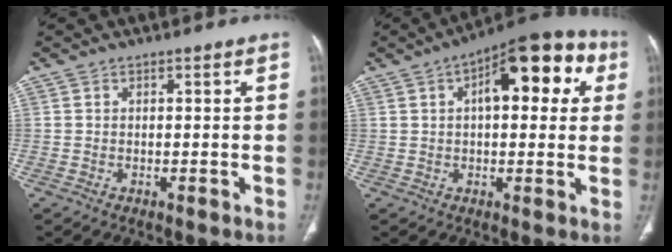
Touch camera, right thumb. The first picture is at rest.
{"total": 16.8, "force": [5.1, 7.7, 14.0], "torque": [-0.149, 0.025, 0.062]}